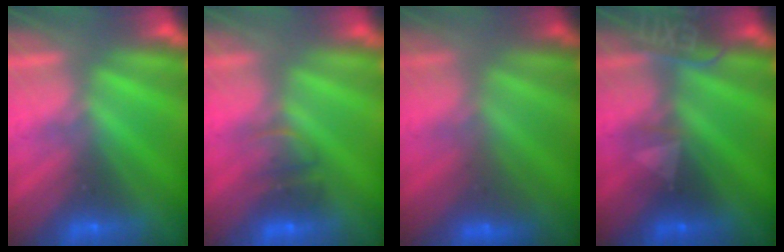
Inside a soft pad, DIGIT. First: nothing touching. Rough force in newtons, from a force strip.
{"total": 2.2}
{"total": 2.4}
{"total": 2.4}